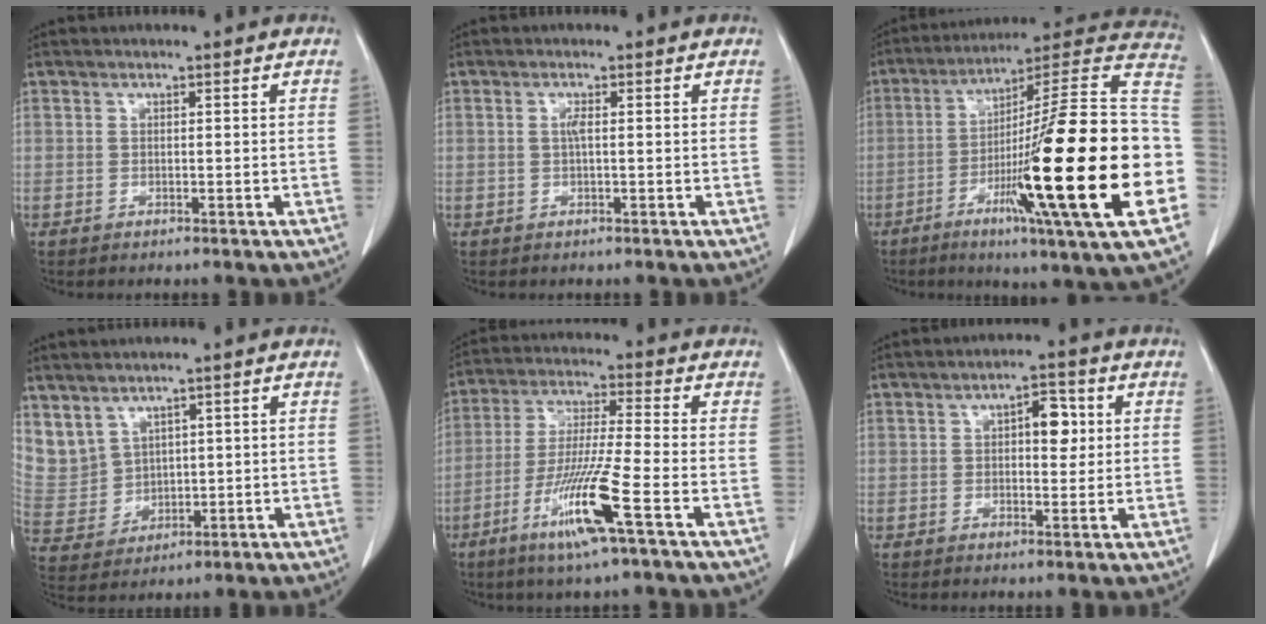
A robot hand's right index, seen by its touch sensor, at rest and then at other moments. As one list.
[{"total": 1.1, "force": [0.2, 0.2, 1.1], "torque": [-0.026, 0.001, 0.002]}, {"total": 31.7, "force": [-7.2, 0.5, 30.8], "torque": [-0.406, -0.024, -0.137]}, {"total": 9.8, "force": [5.6, 7.5, 2.8], "torque": [-0.091, 0.020, 0.145]}, {"total": 11.8, "force": [-5.4, -0.8, 10.5], "torque": [-0.208, -0.023, -0.106]}, {"total": 4.5, "force": [1.0, 2.1, 3.9], "torque": [-0.055, 0.010, 0.013]}]